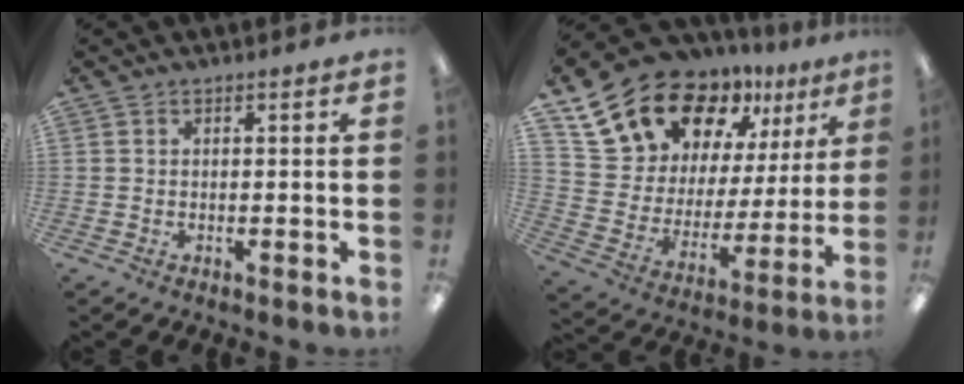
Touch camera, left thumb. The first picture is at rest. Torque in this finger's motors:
{"motor_torque": [2.50, 2.51, 1.39, -1.39, 0.25]}